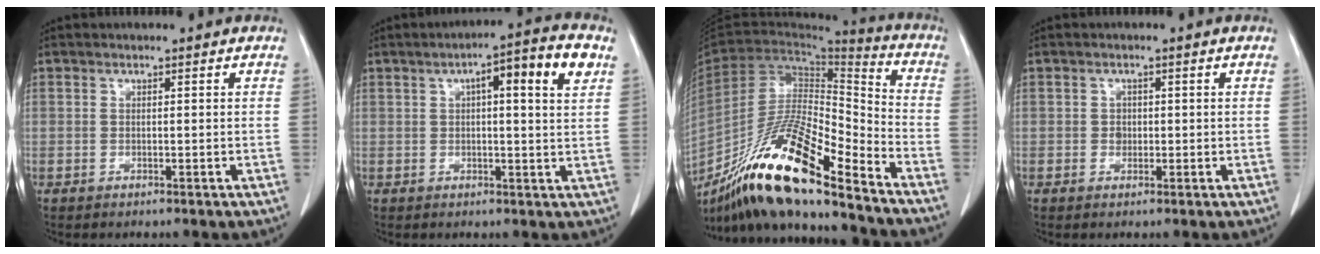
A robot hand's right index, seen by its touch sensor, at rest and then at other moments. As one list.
[{"total": 9.1, "force": [3.4, 1.0, 8.4], "torque": [-0.127, 0.019, 0.042]}, {"total": 20.6, "force": [-15.2, 2.2, 13.8], "torque": [-0.265, -0.018, -0.279]}, {"total": 1.3, "force": [-0.2, 1.1, 0.5], "torque": [-0.006, 0.004, -0.002]}]